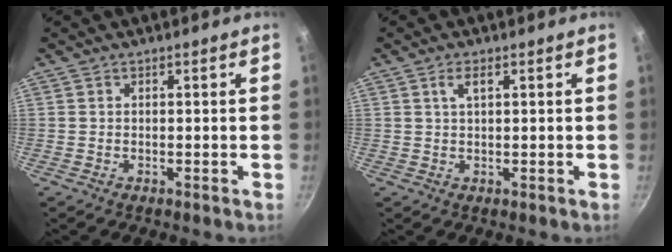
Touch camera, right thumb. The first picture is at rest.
{"total": 2.3, "force": [0.9, 0.8, 1.9], "torque": [-0.034, 0.002, 0.018]}